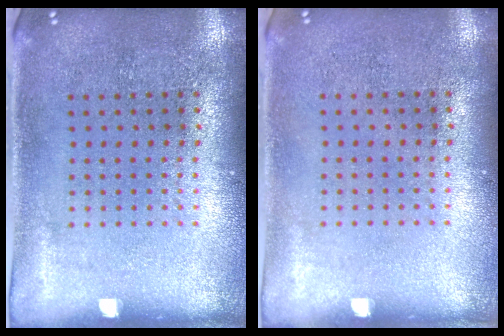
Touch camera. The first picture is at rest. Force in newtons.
{"total": 0.0}